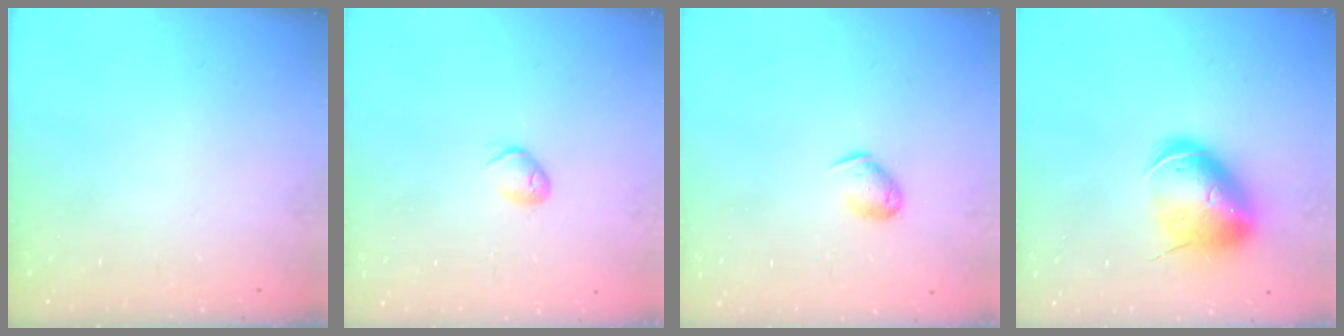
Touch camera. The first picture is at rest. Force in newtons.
{"total": 5.6, "press": 5.5, "slide": 1.0}
{"total": 6.4, "press": 6.4, "slide": 0.5}
{"total": 13.0, "press": 12.8, "slide": 2.3}